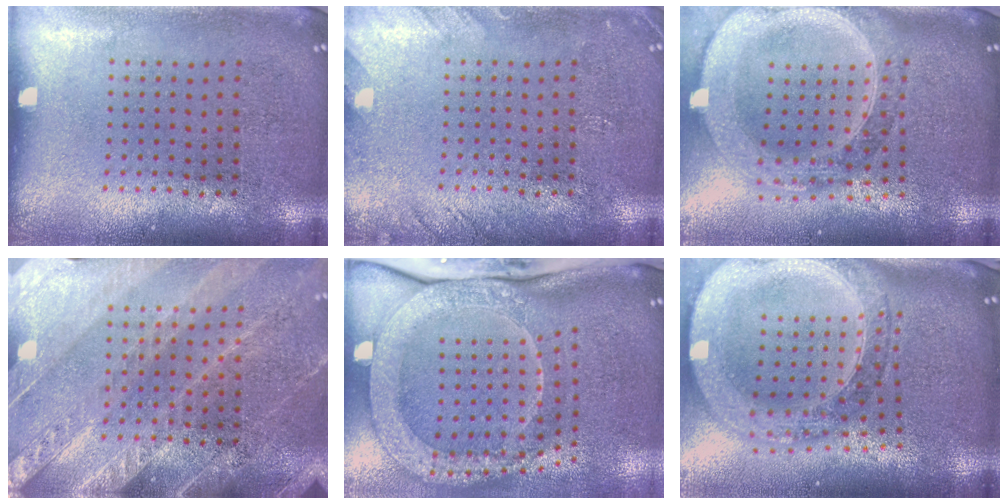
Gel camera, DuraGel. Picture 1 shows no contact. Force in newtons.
{"total": 1.5, "press": 1.5, "slide": 0.2}
{"total": 3.1, "press": 2.6, "slide": 1.8}
{"total": 3.1, "press": 2.8, "slide": 1.2}
{"total": 3.2, "press": 2.3, "slide": 2.3}
{"total": 3.0, "press": 2.4, "slide": 1.7}